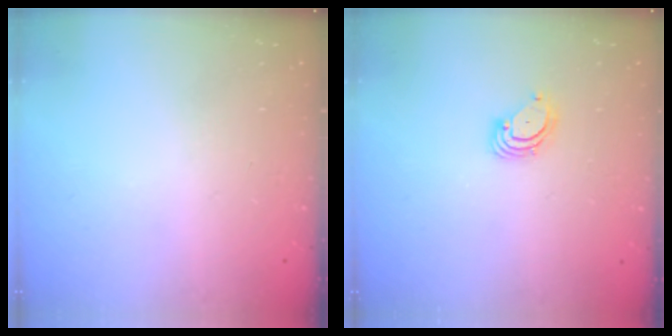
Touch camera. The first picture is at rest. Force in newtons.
{"total": 3.6, "press": 3.6, "slide": 0.3}